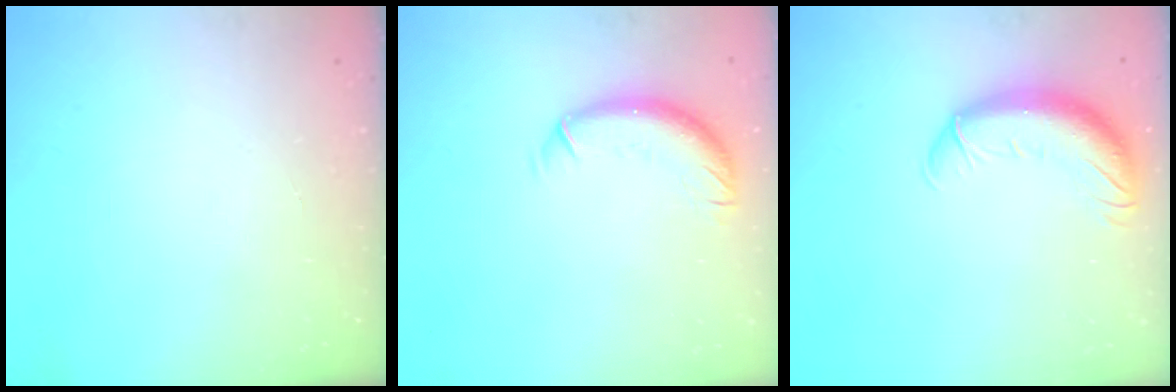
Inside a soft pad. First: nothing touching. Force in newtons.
{"total": 10.0, "press": 9.9, "slide": 1.9}
{"total": 12.8, "press": 12.4, "slide": 3.1}